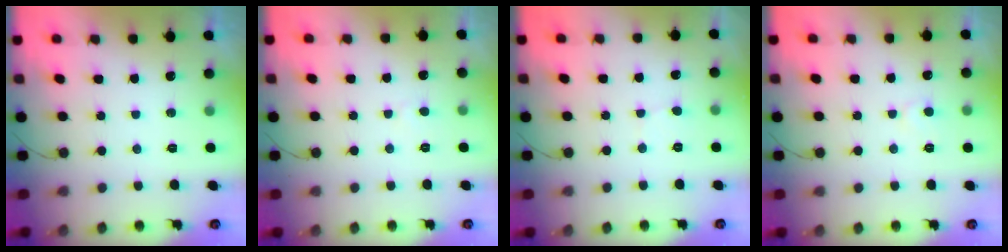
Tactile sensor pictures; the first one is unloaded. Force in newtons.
{"total": 2.0, "press": 2.0, "slide": 0.2}
{"total": 1.6, "press": 1.6, "slide": 0.1}
{"total": 4.0, "press": 4.0, "slide": 0.4}